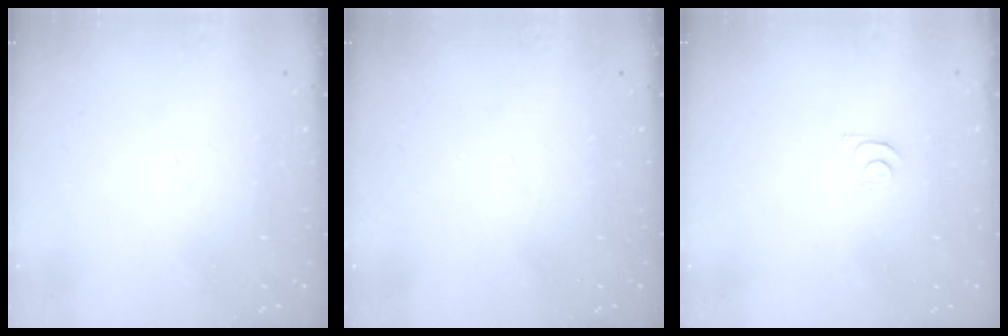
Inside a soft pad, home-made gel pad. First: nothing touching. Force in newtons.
{"total": 0.0}
{"total": 3.2, "press": 3.2, "slide": 0.4}